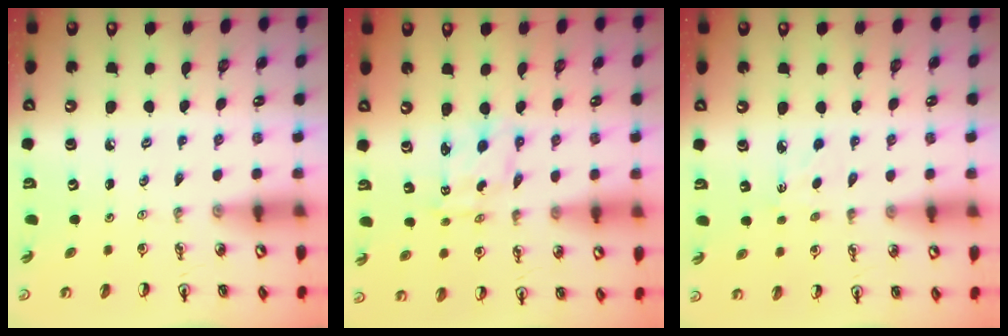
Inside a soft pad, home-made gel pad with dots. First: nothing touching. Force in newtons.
{"total": 2.7, "press": 2.7, "slide": 0.2}
{"total": 3.3, "press": 3.3, "slide": 0.4}